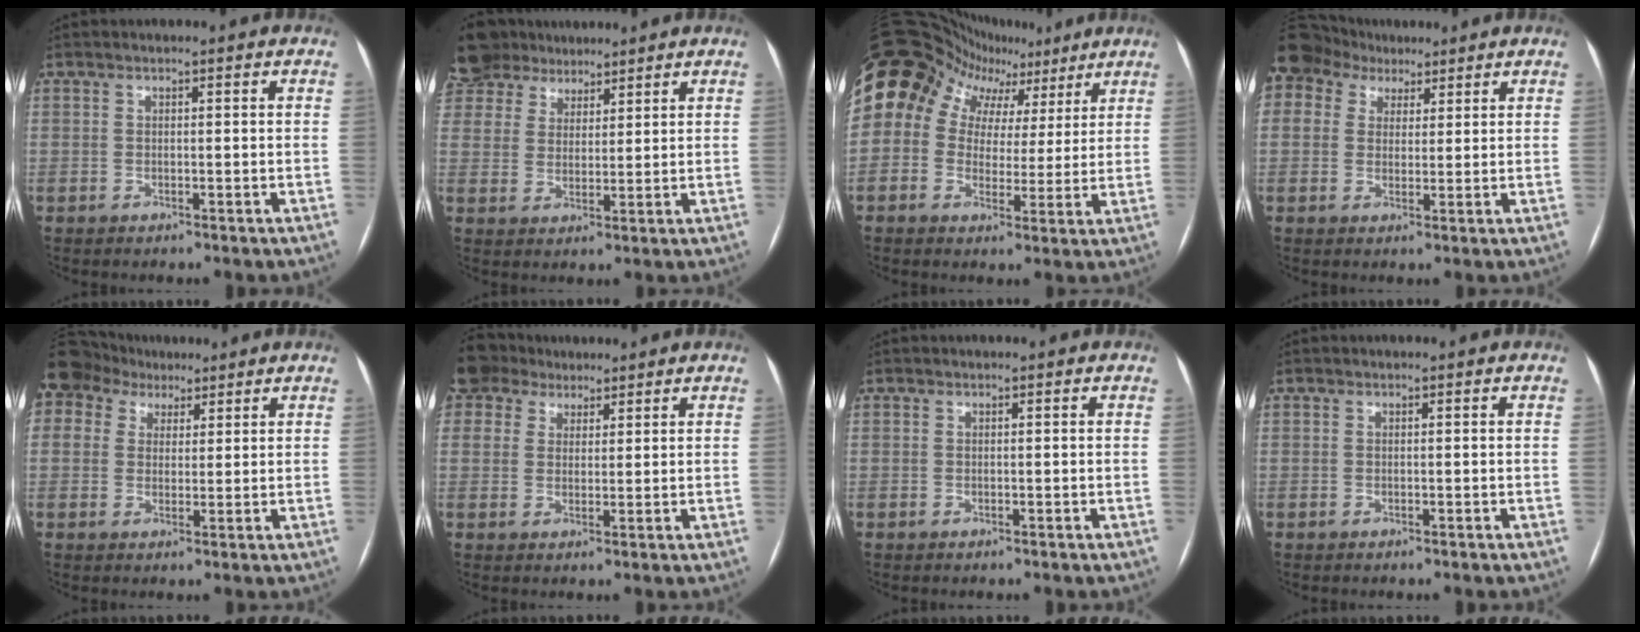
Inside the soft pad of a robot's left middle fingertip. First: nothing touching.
{"total": 11.6, "force": [9.2, 6.9, 1.9], "torque": [-0.062, 0.037, 0.176]}
{"total": 17.1, "force": [8.0, 13.1, 7.5], "torque": [-0.147, 0.081, 0.128]}
{"total": 13.4, "force": [7.7, 10.1, 4.1], "torque": [-0.125, 0.066, 0.147]}
{"total": 10.7, "force": [6.7, 8.0, 2.6], "torque": [-0.078, 0.052, 0.126]}
{"total": 5.5, "force": [4.3, 3.5, -0.2], "torque": [0.003, 0.024, 0.082]}
{"total": 0.0}
{"total": 0.0}